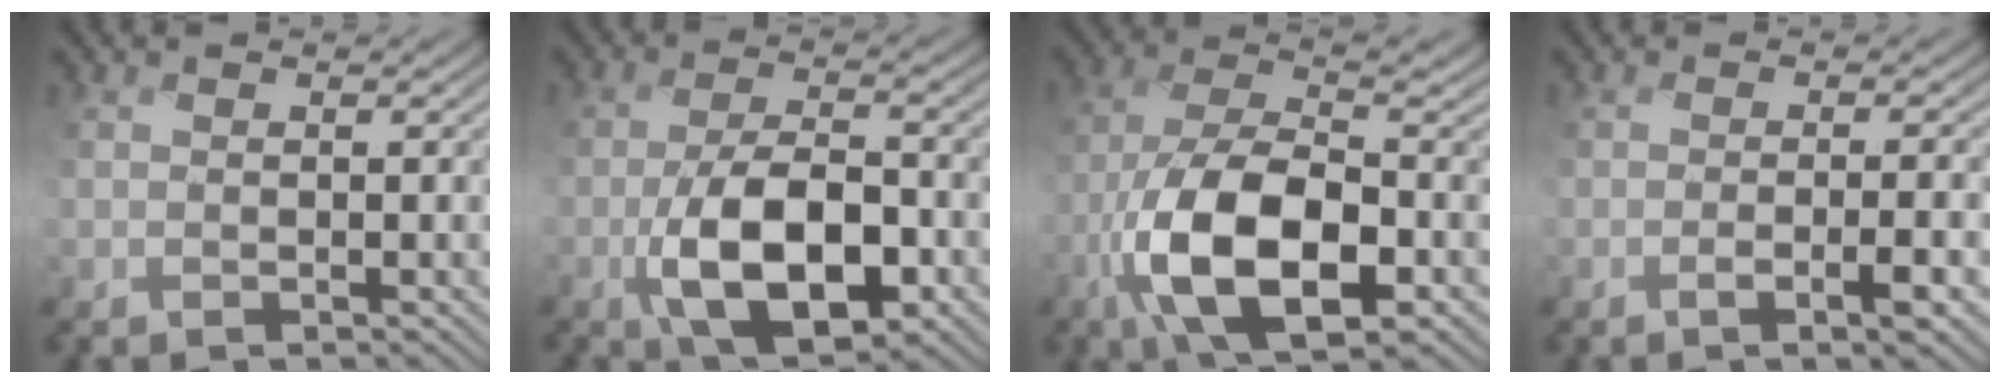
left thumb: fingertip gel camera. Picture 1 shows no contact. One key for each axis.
{"total": 11.0, "fx": -3.8, "fy": 4.9, "fz": 9.1, "tx": -0.175, "ty": -0.009, "tz": -0.069}
{"total": 13.3, "fx": -4.5, "fy": 5.7, "fz": 11.1, "tx": -0.231, "ty": -0.013, "tz": -0.091}
{"total": 3.8, "fx": -1.1, "fy": 0.7, "fz": 3.6, "tx": -0.056, "ty": 0.003, "tz": -0.020}